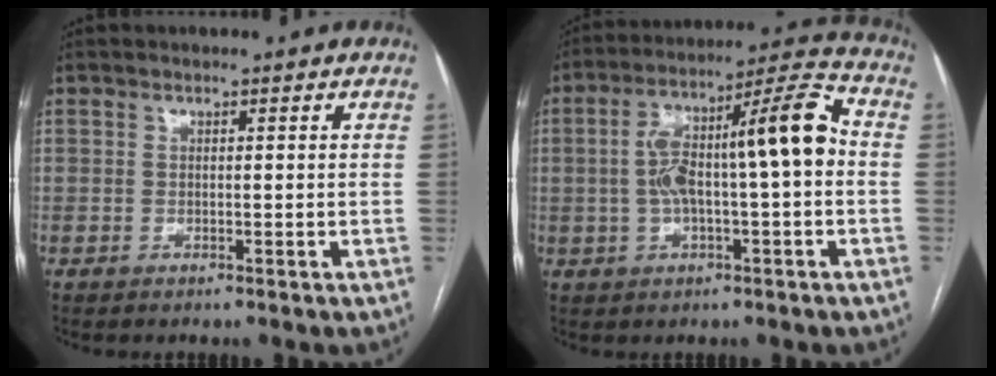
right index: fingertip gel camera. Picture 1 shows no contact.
{"total": 14.3, "force": [-0.1, 2.5, 14.1], "torque": [-0.238, 0.043, -0.002]}